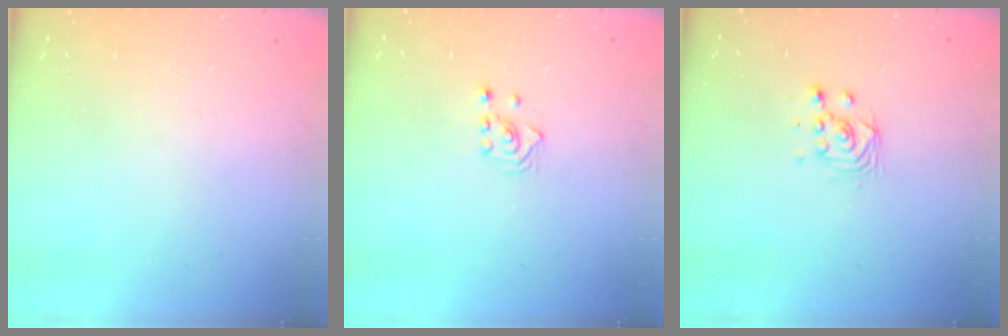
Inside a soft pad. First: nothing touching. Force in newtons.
{"total": 2.6, "press": 2.4, "slide": 0.9}
{"total": 4.7, "press": 4.6, "slide": 1.2}